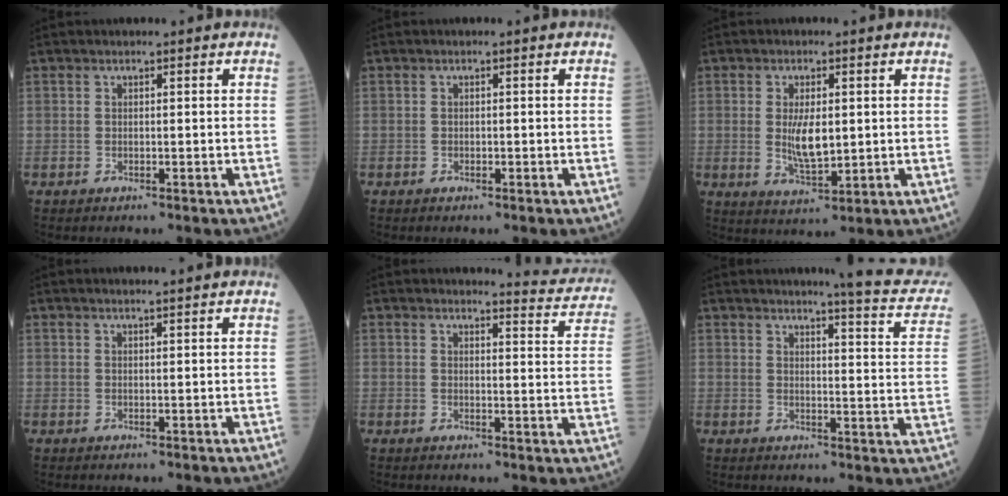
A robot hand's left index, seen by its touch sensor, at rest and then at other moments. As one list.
[{"total": 0.5, "force": [-0.3, 0.3, 0.3], "torque": [-0.007, 0.000, -0.005]}, {"total": 5.8, "force": [0.4, 2.1, 5.4], "torque": [-0.106, -0.010, 0.012]}, {"total": 3.0, "force": [2.8, -0.3, 1.1], "torque": [-0.017, 0.009, 0.034]}, {"total": 7.7, "force": [7.7, 0.2, 0.1], "torque": [0.002, -0.048, 0.069]}, {"total": 11.1, "force": [10.3, 0.1, 4.1], "torque": [-0.036, -0.047, 0.098]}]